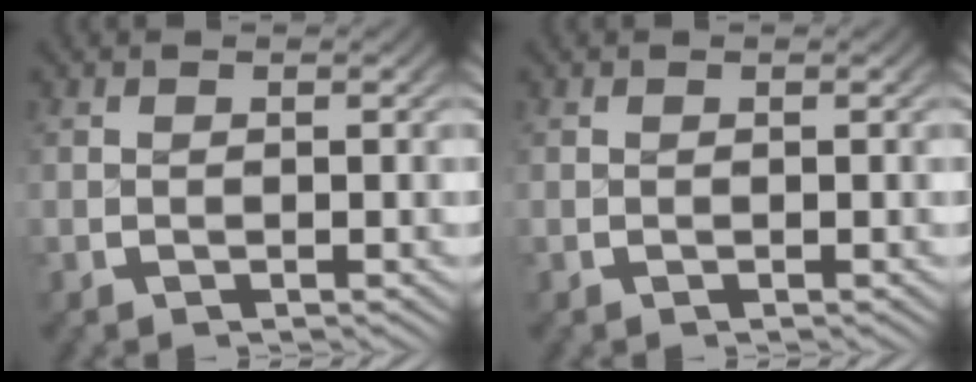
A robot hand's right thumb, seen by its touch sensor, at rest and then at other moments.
{"total": 0.0}